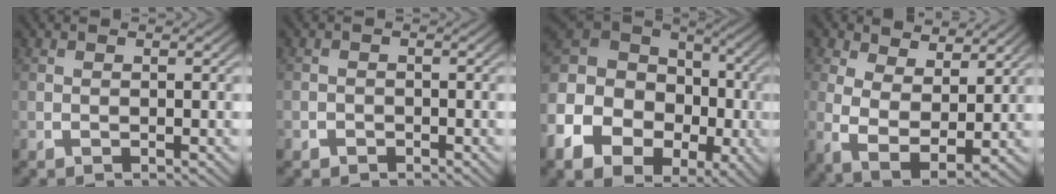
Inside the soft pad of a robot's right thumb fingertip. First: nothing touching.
{"total": 1.2, "force": [-0.9, 0.9, 0.0], "torque": [0.001, -0.005, -0.016]}
{"total": 14.0, "force": [-0.3, 10.9, 8.8], "torque": [-0.189, -0.022, 0.004]}
{"total": 6.5, "force": [0.0, 4.7, 4.5], "torque": [-0.111, -0.048, 0.022]}